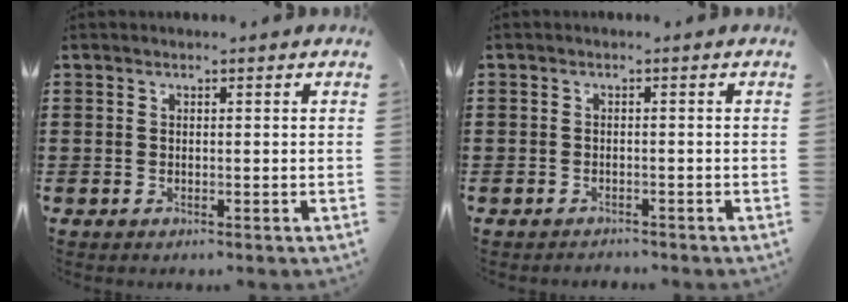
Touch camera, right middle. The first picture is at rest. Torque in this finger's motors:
{"motor_torque": [2.14, 0.00, -0.10, -0.04]}